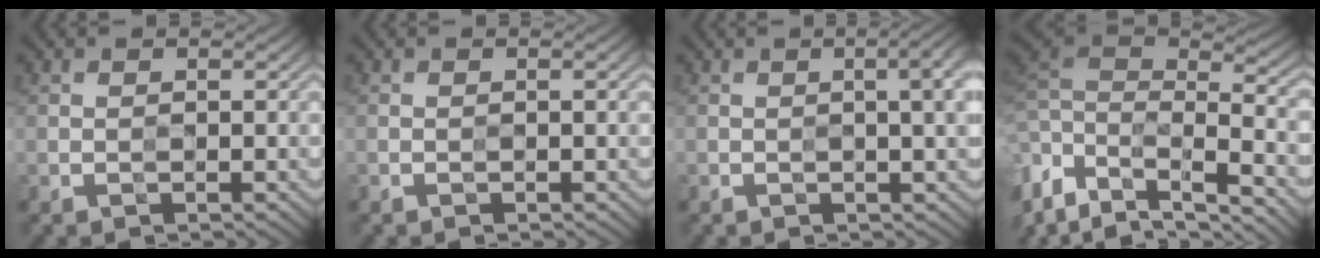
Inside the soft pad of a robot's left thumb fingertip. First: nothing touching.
{"total": 0.7, "force": [-0.1, 0.1, 0.7], "torque": [-0.010, 0.000, -0.002]}
{"total": 4.7, "force": [0.5, 1.3, 4.5], "torque": [-0.054, 0.008, 0.006]}
{"total": 11.3, "force": [-2.1, 5.8, 9.5], "torque": [-0.256, -0.002, -0.026]}